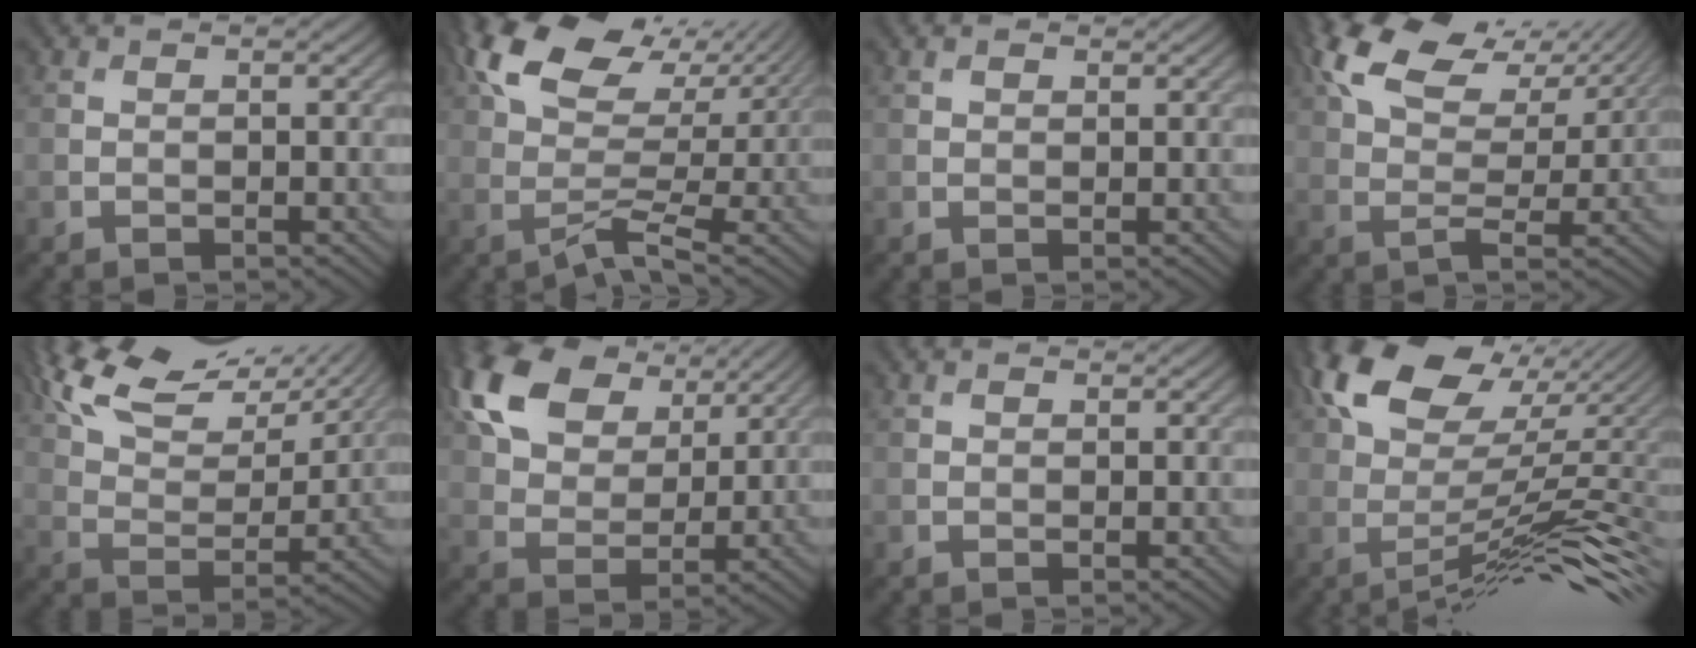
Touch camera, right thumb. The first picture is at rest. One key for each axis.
{"total": 12.3, "fx": 5.2, "fy": 5.4, "fz": 9.7, "tx": -0.169, "ty": 0.008, "tz": 0.088}
{"total": 1.4, "fx": 1.0, "fy": 0.7, "fz": 0.5, "tx": -0.012, "ty": 0.000, "tz": 0.022}
{"total": 12.0, "fx": 7.0, "fy": 5.1, "fz": 8.4, "tx": -0.172, "ty": 0.014, "tz": 0.121}
{"total": 13.9, "fx": 10.1, "fy": 5.1, "fz": 8.2, "tx": -0.168, "ty": 0.012, "tz": 0.177}
{"total": 13.0, "fx": 7.2, "fy": 8.0, "fz": 7.3, "tx": -0.165, "ty": 0.025, "tz": 0.134}
{"total": 1.0, "fx": 0.8, "fy": 0.5, "fz": 0.4, "tx": -0.008, "ty": 0.000, "tz": 0.017}
{"total": 15.3, "fx": 2.5, "fy": 6.8, "fz": 13.4, "tx": -0.205, "ty": 0.024, "tz": 0.053}